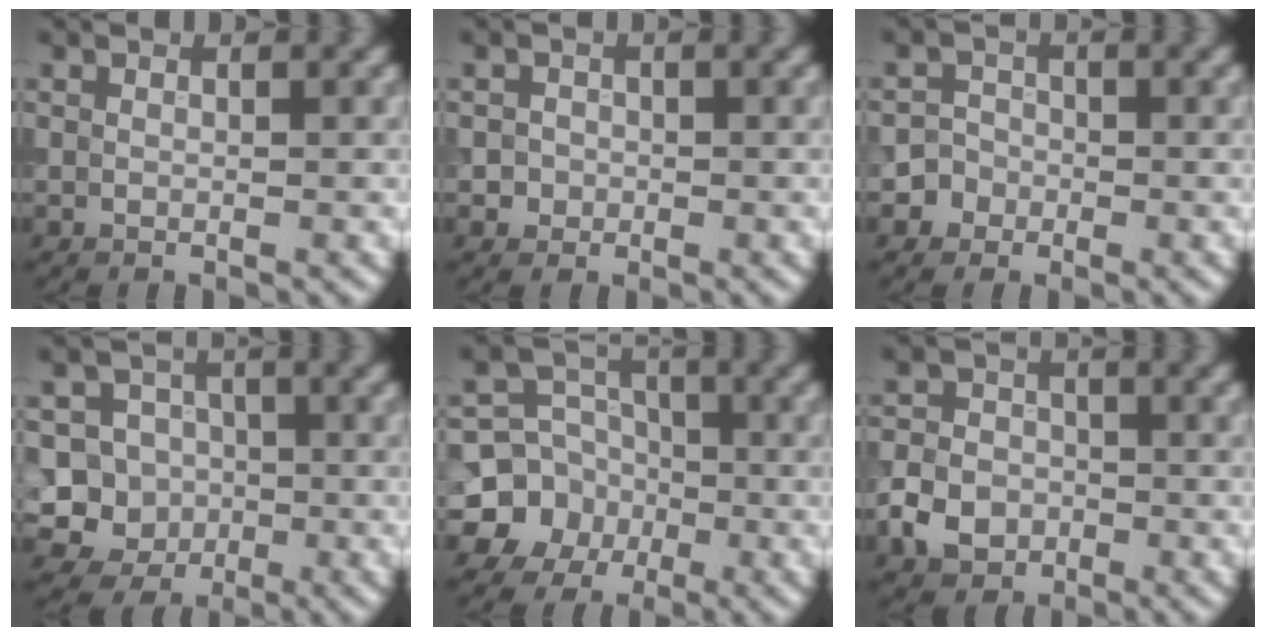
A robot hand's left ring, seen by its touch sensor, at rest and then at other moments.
{"total": 1.2, "force": [-0.2, 1.1, 0.1], "torque": [0.013, -0.001, -0.005]}
{"total": 2.3, "force": [-1.1, 2.0, 0.1], "torque": [0.030, 0.004, -0.022]}
{"total": 7.6, "force": [-1.4, 7.2, 2.0], "torque": [-0.021, 0.022, -0.060]}
{"total": 8.7, "force": [-2.7, 8.1, 1.6], "torque": [-0.022, -0.007, -0.067]}
{"total": 4.1, "force": [-1.6, 3.3, 1.8], "torque": [-0.032, 0.000, -0.039]}